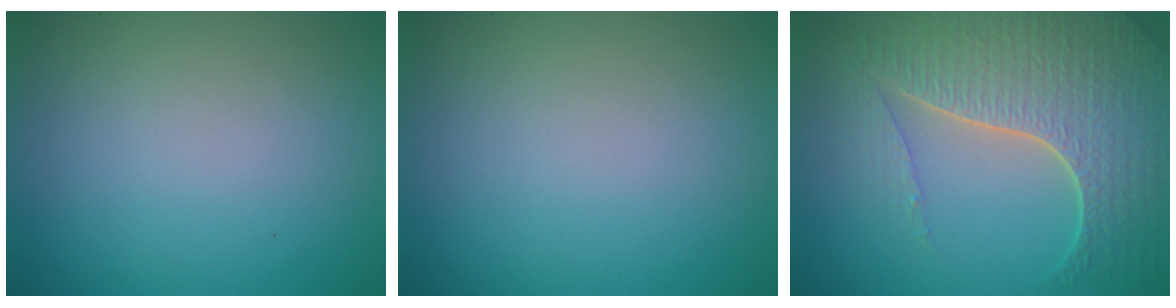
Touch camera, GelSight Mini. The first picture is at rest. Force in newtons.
{"total": 0.0}
{"total": 7.5, "press": 5.6, "slide": 5.0}